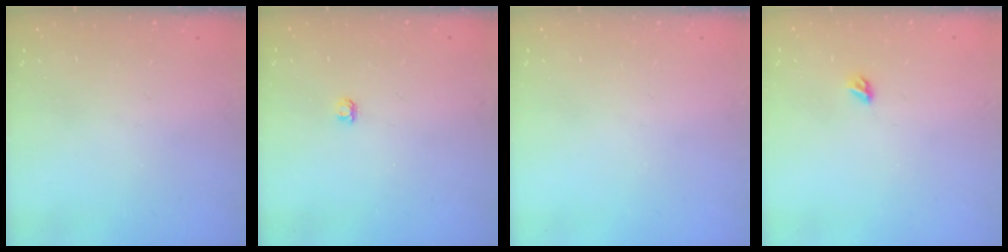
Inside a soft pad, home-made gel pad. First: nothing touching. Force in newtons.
{"total": 2.8, "press": 2.8, "slide": 0.3}
{"total": 0.0}
{"total": 3.5, "press": 3.5, "slide": 0.8}